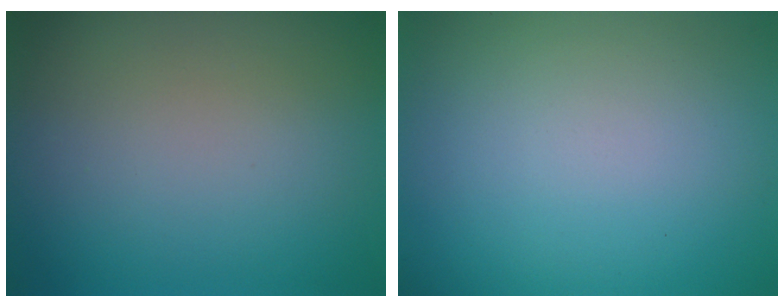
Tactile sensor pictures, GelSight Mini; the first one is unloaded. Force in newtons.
{"total": 0.0}